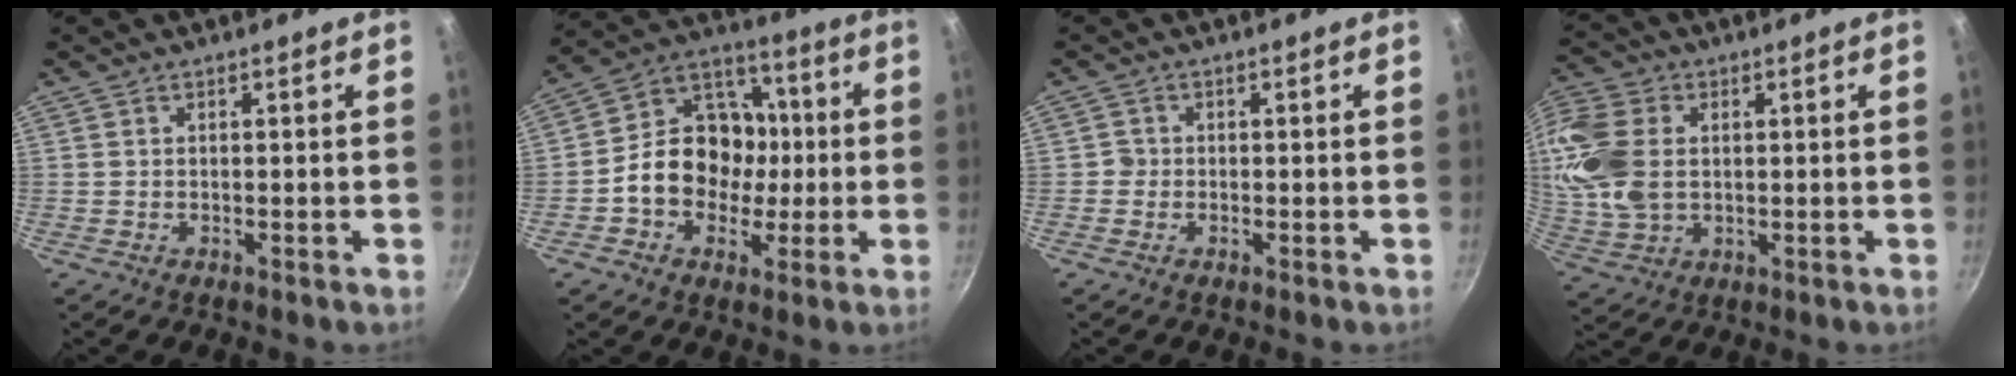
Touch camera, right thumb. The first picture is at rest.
{"total": 14.8, "force": [-1.3, 12.2, 8.3], "torque": [-0.094, 0.032, -0.036]}
{"total": 1.0, "force": [-0.3, 0.9, 0.0], "torque": [0.005, 0.005, -0.011]}
{"total": 13.0, "force": [1.7, 9.2, 8.9], "torque": [-0.173, 0.000, 0.033]}